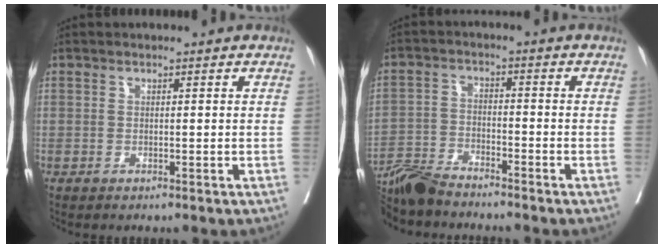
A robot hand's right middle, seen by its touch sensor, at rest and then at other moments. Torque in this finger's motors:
{"motor_torque": [-0.11, -0.77, 0.05, 0.06]}